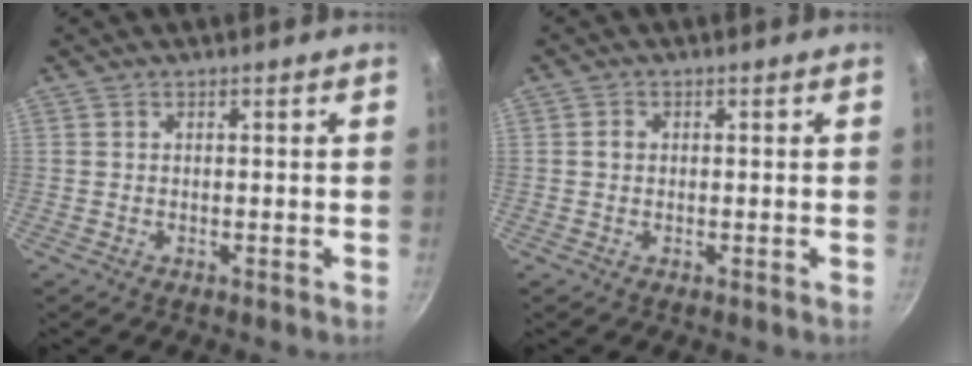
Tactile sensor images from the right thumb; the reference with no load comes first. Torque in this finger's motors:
{"motor_torque": [-0.06, 0.25, 0.36, 0.26, -0.01]}